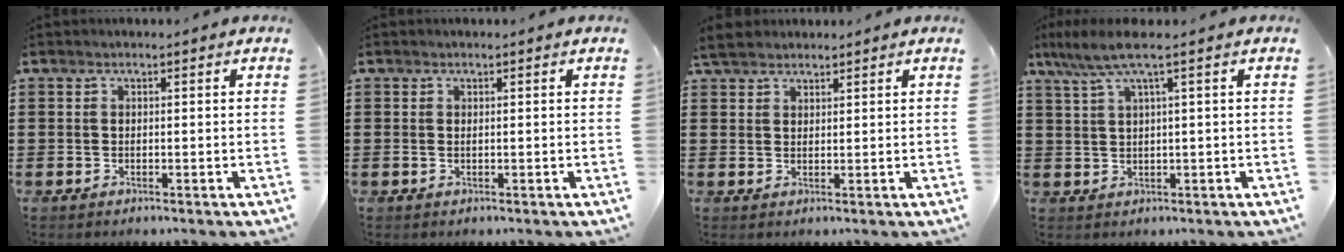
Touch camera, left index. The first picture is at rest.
{"total": 0.0}
{"total": 2.9, "force": [2.7, 1.0, 0.7], "torque": [-0.023, 0.003, 0.052]}
{"total": 4.7, "force": [2.1, 0.2, 4.2], "torque": [-0.094, -0.003, 0.033]}